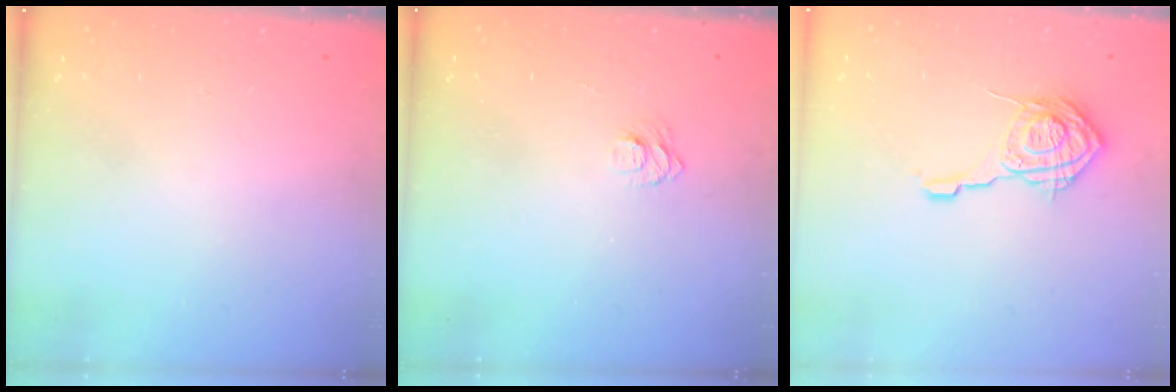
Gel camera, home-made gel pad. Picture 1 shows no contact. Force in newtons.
{"total": 5.8, "press": 5.7, "slide": 0.7}
{"total": 14.9, "press": 14.9, "slide": 0.5}